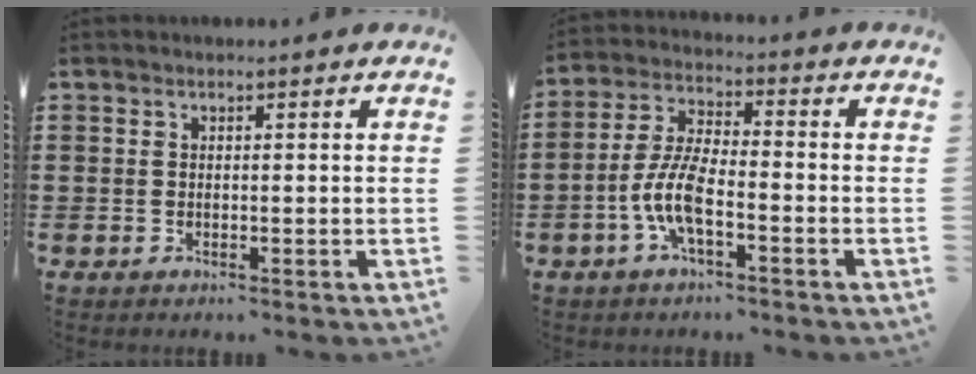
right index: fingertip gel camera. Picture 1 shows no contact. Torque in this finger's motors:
{"motor_torque": [1.58, 0.56, 0.29, 0.21]}